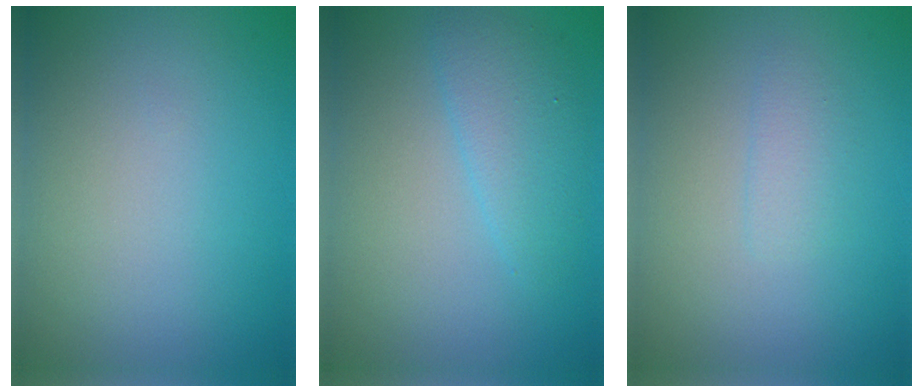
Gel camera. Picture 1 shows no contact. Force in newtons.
{"total": 2.8, "press": 2.8, "slide": 0.2}
{"total": 1.3, "press": 1.3, "slide": 0.1}